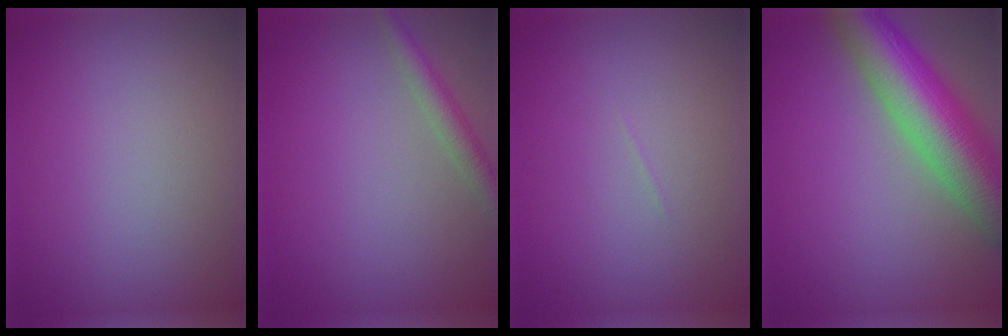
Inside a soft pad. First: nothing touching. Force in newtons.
{"total": 2.3, "press": 2.3, "slide": 0.1}
{"total": 0.0}
{"total": 10.3, "press": 10.3, "slide": 0.4}